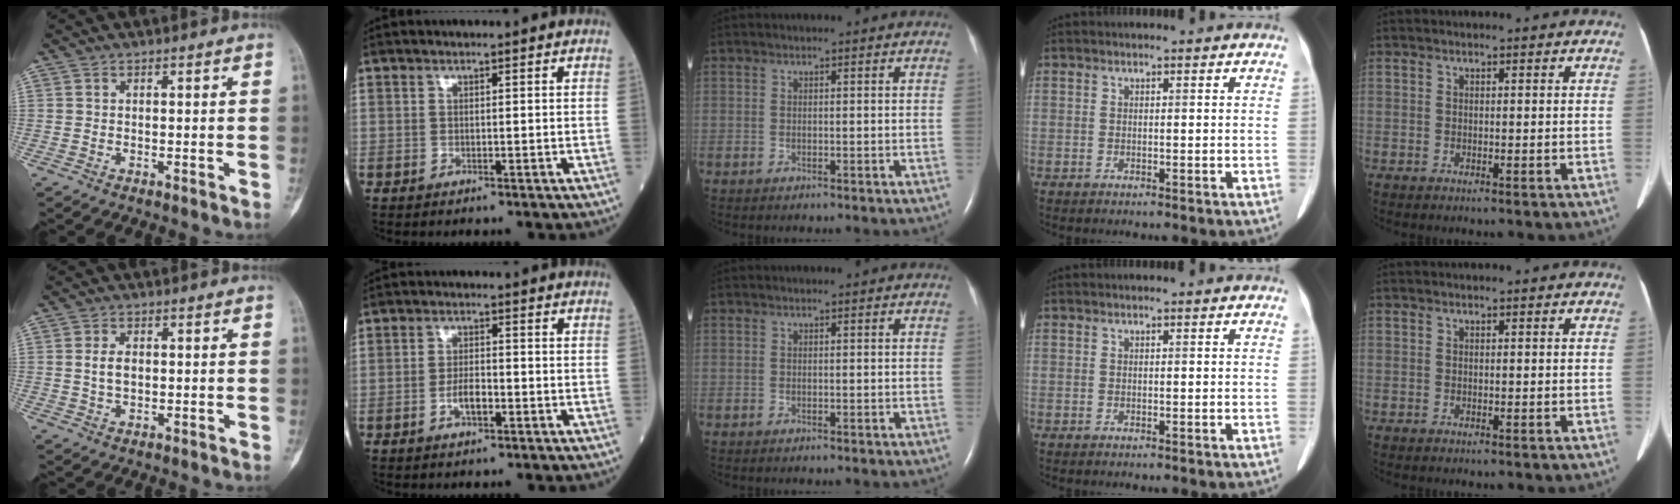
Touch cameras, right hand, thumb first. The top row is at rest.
{"thumb": {"total": 3.4, "force": [0.3, 2.1, 2.6], "torque": [-0.047, 0.001, 0.008]}, "index": {"total": 3.2, "force": [-1.2, 1.1, 2.7], "torque": [-0.052, 0.003, -0.021]}}